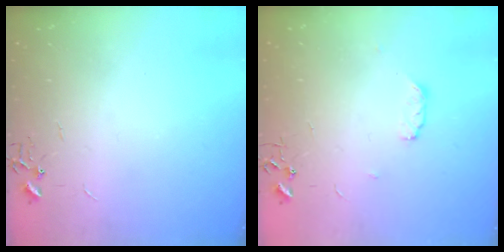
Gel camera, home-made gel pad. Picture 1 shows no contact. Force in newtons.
{"total": 4.6, "press": 4.6, "slide": 0.6}